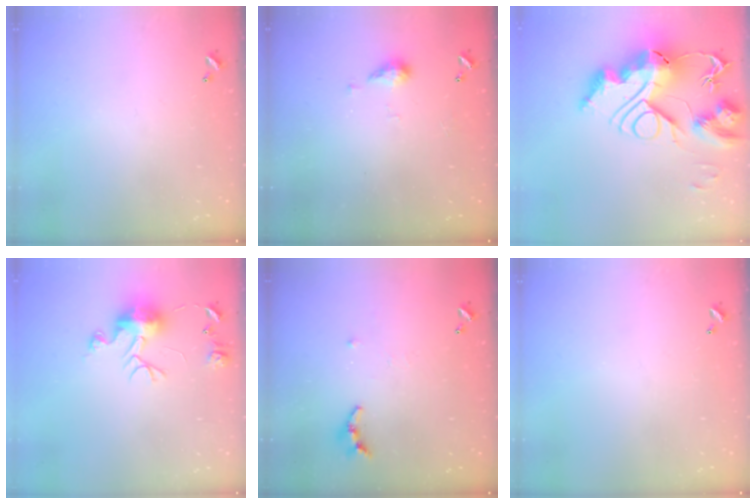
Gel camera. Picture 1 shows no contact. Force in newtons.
{"total": 3.8, "press": 3.7, "slide": 0.6}
{"total": 0.7, "press": 0.7, "slide": 0.0}
{"total": 11.6, "press": 11.6, "slide": 1.1}
{"total": 5.8, "press": 5.8, "slide": 0.1}
{"total": 0.0}